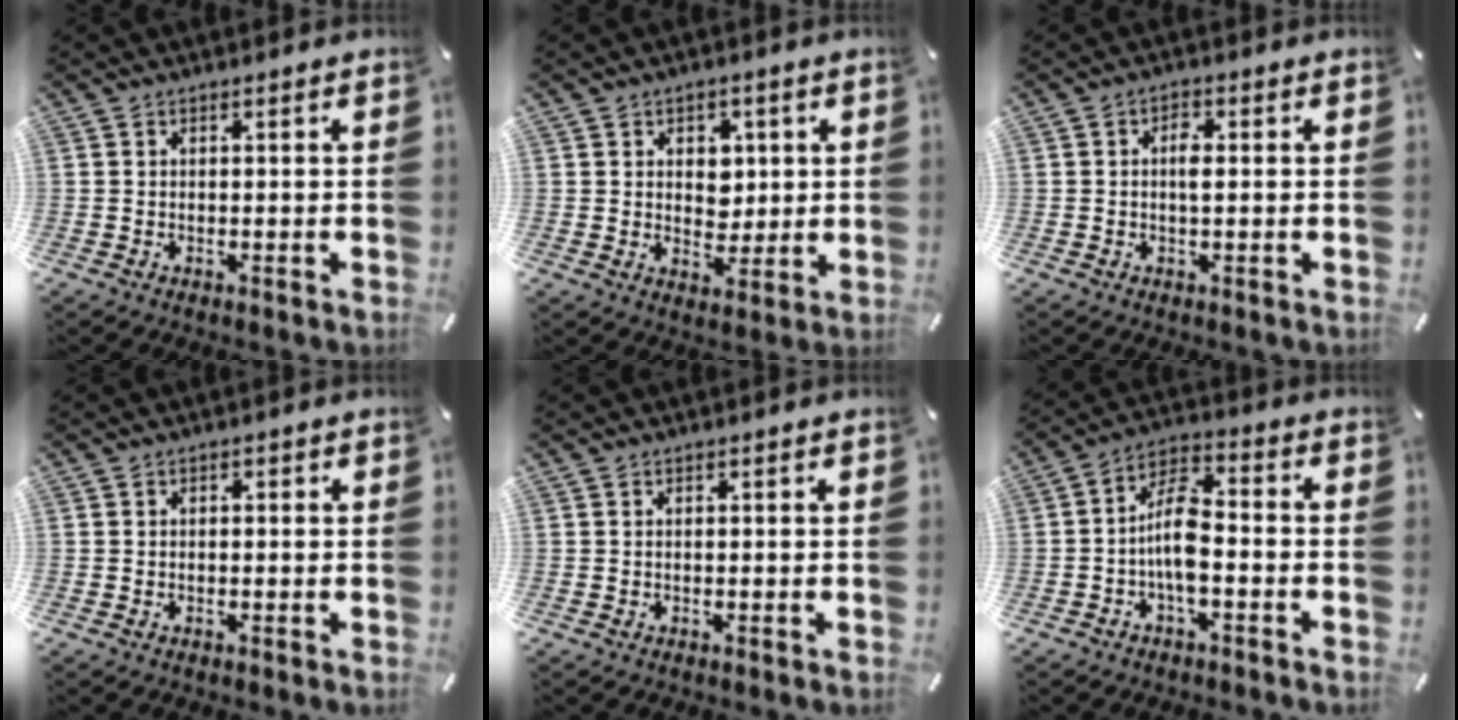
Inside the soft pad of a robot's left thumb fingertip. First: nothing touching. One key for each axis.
{"total": 5.3, "fx": 1.3, "fy": 4.8, "fz": 1.9, "tx": -0.019, "ty": -0.001, "tz": 0.017}
{"total": 3.0, "fx": 0.3, "fy": 1.3, "fz": 2.6, "tx": -0.046, "ty": 0.002, "tz": 0.001}
{"total": 0.7, "fx": -0.2, "fy": 0.4, "fz": 0.4, "tx": -0.009, "ty": -0.001, "tz": -0.005}
{"total": 0.0}
{"total": 9.6, "fx": -2.6, "fy": 4.4, "fz": 8.1, "tx": -0.159, "ty": 0.012, "tz": -0.046}